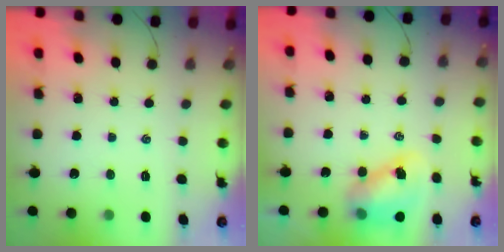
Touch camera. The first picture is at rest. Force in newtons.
{"total": 7.8, "press": 7.5, "slide": 2.0}